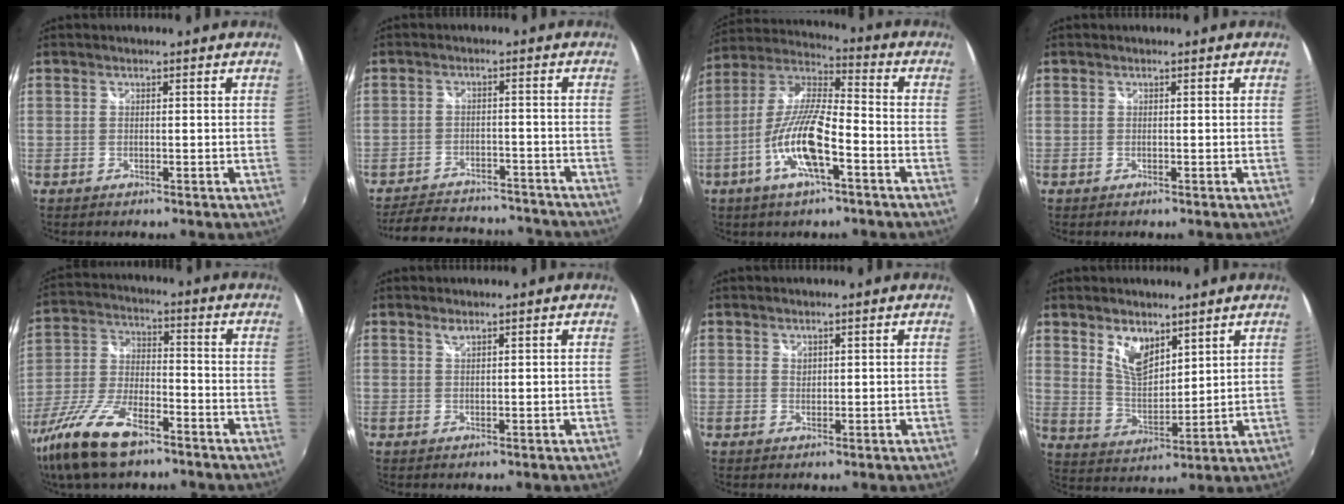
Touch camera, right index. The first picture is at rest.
{"total": 16.0, "force": [-13.9, 5.9, 5.1], "torque": [-0.122, 0.029, -0.180]}
{"total": 14.0, "force": [-5.8, 3.2, 12.3], "torque": [-0.252, -0.005, -0.114]}
{"total": 0.0}
{"total": 15.3, "force": [-10.1, 5.7, 10.0], "torque": [-0.222, -0.025, -0.196]}
{"total": 1.0, "force": [0.8, 0.2, 0.5], "torque": [-0.008, 0.001, 0.014]}
{"total": 1.0, "force": [0.7, 0.7, 0.3], "torque": [-0.002, 0.001, 0.011]}
{"total": 8.0, "force": [4.9, 4.0, 4.8], "torque": [-0.083, 0.000, 0.098]}